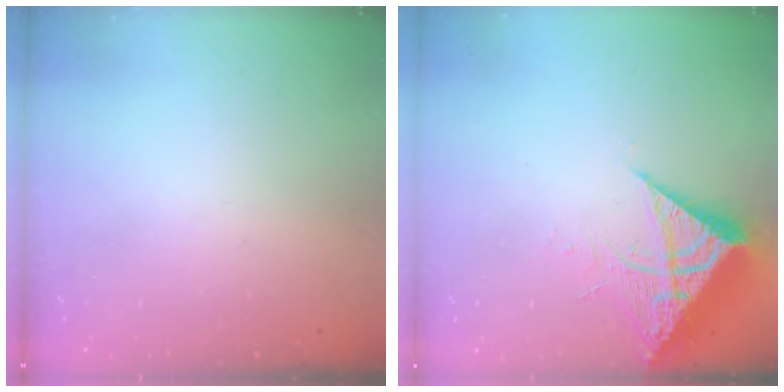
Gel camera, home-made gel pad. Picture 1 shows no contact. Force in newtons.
{"total": 9.4, "press": 9.4, "slide": 1.0}